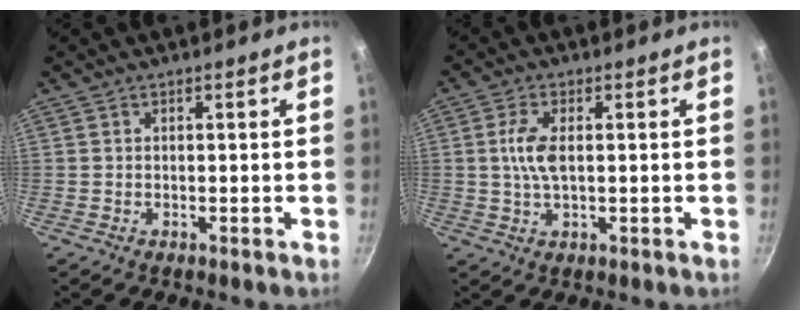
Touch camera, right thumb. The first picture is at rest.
{"total": 5.4, "force": [0.6, 2.5, 4.8], "torque": [-0.102, 0.003, 0.010]}